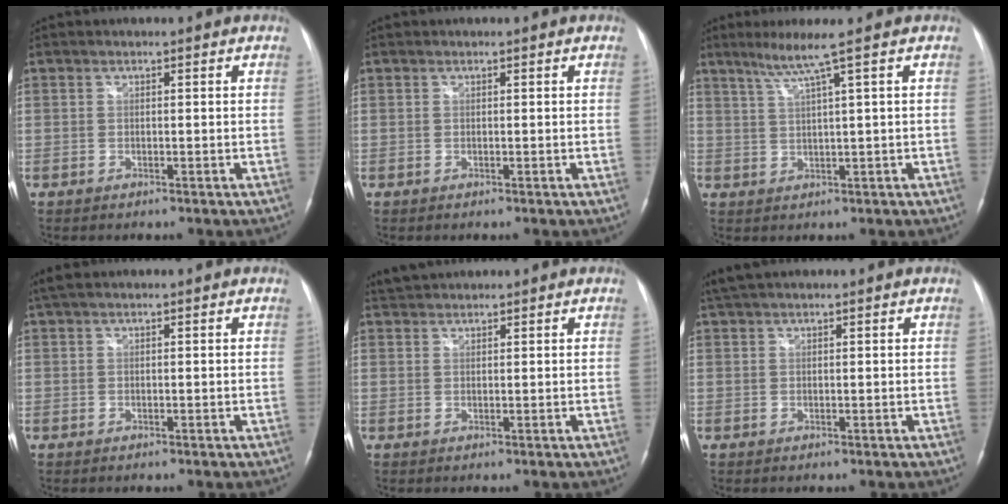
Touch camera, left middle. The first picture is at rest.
{"total": 0.0}
{"total": 4.7, "force": [2.8, -1.6, 3.3], "torque": [-0.070, -0.004, 0.057]}
{"total": 2.4, "force": [1.8, 0.6, 1.4], "torque": [-0.034, 0.032, 0.036]}
{"total": 2.8, "force": [2.7, 0.6, 0.4], "torque": [-0.011, 0.024, 0.049]}
{"total": 3.0, "force": [2.6, 0.6, 1.4], "torque": [-0.030, 0.029, 0.050]}